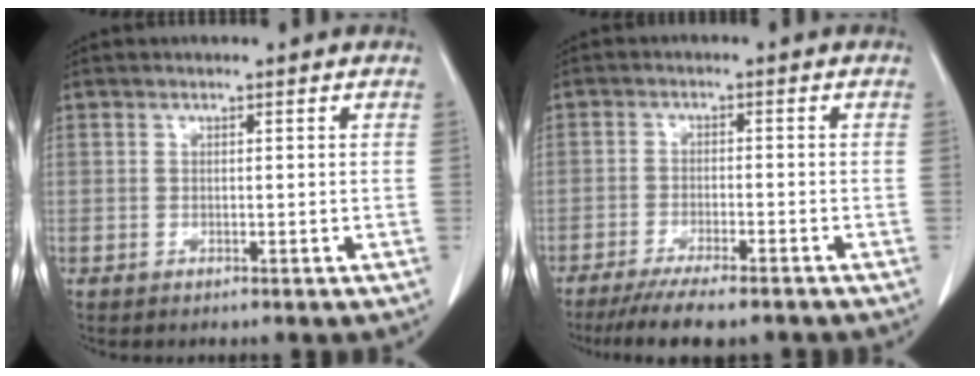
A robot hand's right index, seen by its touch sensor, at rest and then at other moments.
{"total": 9.5, "force": [-7.7, 1.4, 5.3], "torque": [-0.075, -0.017, -0.119]}